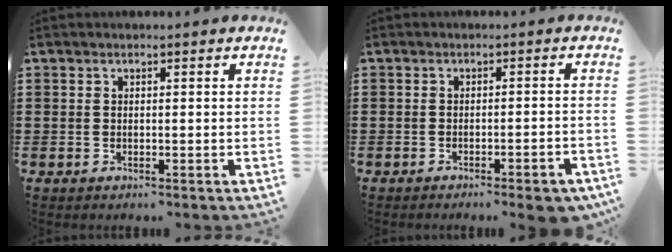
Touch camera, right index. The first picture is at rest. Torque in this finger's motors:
{"motor_torque": [0.37, -0.36, 0.24, -0.02]}